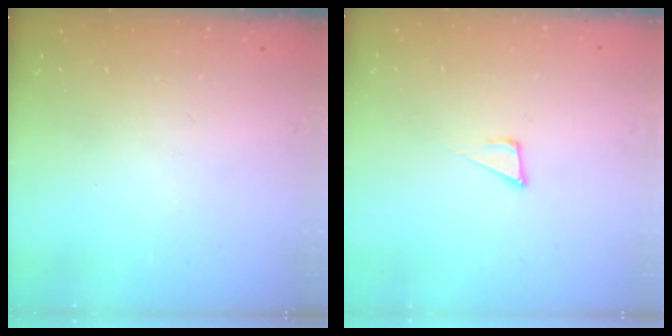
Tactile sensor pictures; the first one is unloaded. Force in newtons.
{"total": 4.3, "press": 4.3, "slide": 0.1}